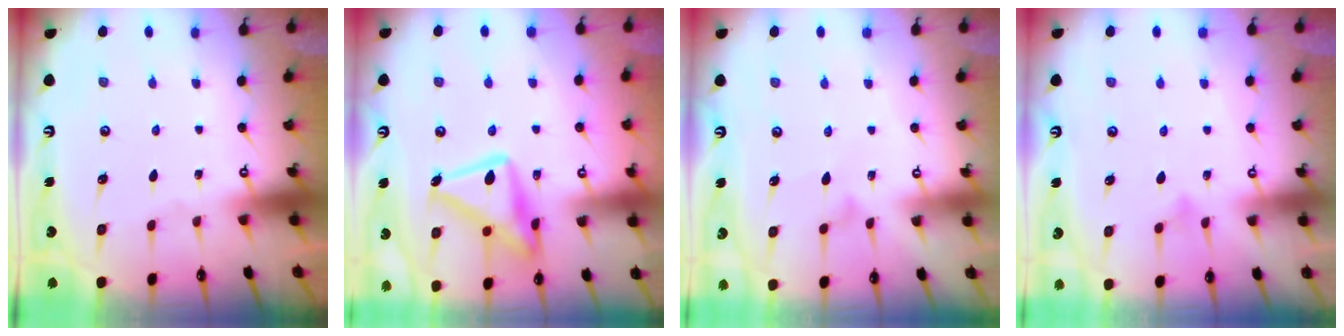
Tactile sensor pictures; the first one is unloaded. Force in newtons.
{"total": 19.3, "press": 19.3, "slide": 1.3}
{"total": 5.9, "press": 5.9, "slide": 0.4}
{"total": 6.0, "press": 5.9, "slide": 0.4}